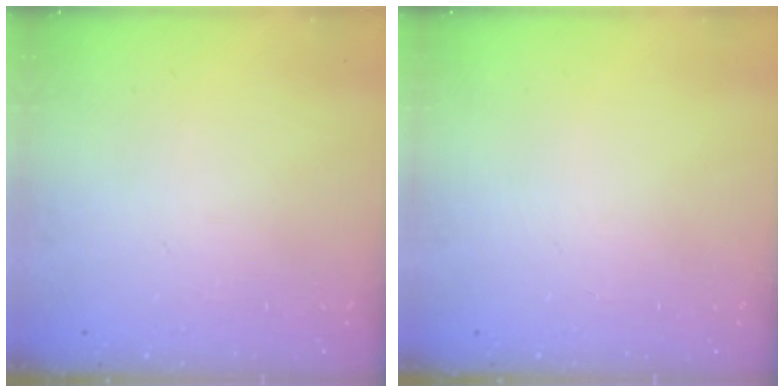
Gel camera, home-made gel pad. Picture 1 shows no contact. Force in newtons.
{"total": 0.0}